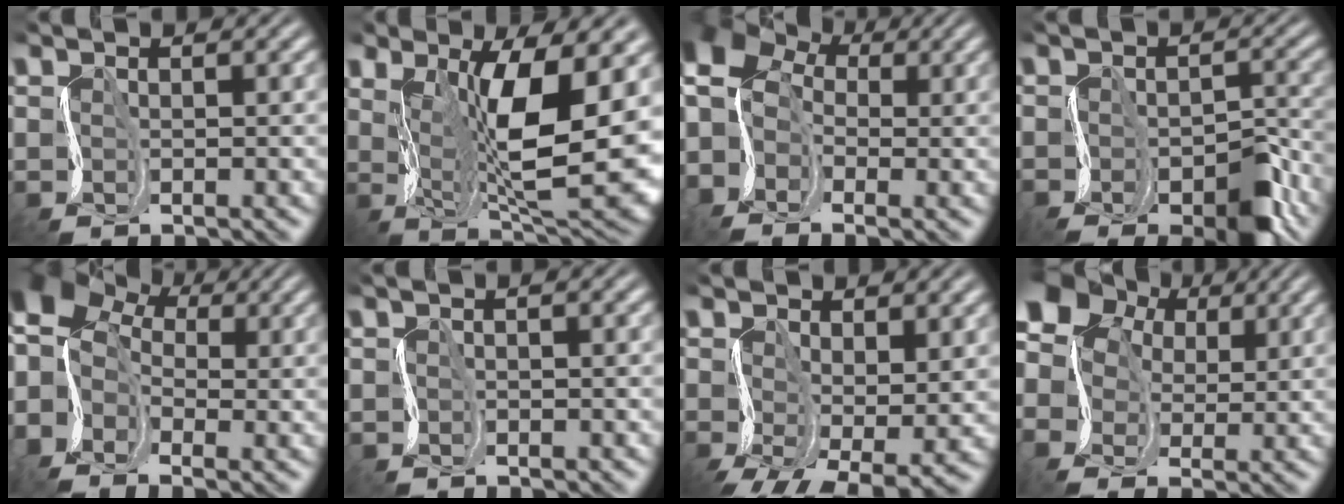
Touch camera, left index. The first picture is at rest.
{"total": 10.9, "force": [0.7, 3.7, 10.2], "torque": [-0.161, -0.010, 0.013]}
{"total": 9.1, "force": [-0.9, 6.8, 5.9], "torque": [-0.107, 0.024, -0.044]}
{"total": 5.1, "force": [-3.1, 2.1, 3.5], "torque": [-0.041, 0.006, -0.056]}
{"total": 9.9, "force": [0.6, 7.5, 6.5], "torque": [-0.127, 0.022, -0.002]}
{"total": 0.6, "force": [-0.5, 0.1, 0.4], "torque": [-0.004, 0.002, -0.012]}
{"total": 7.1, "force": [-1.6, 3.3, 6.1], "torque": [-0.109, -0.013, -0.024]}
{"total": 8.5, "force": [2.0, 6.9, 4.5], "torque": [-0.116, 0.018, 0.023]}